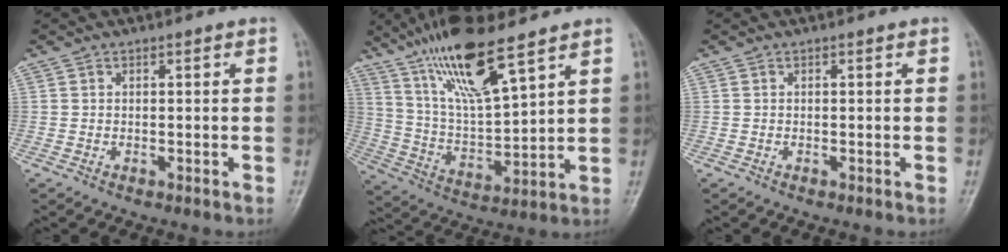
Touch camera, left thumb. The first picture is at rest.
{"total": 16.3, "force": [10.8, 3.6, 11.6], "torque": [-0.207, -0.050, 0.218]}
{"total": 0.0}